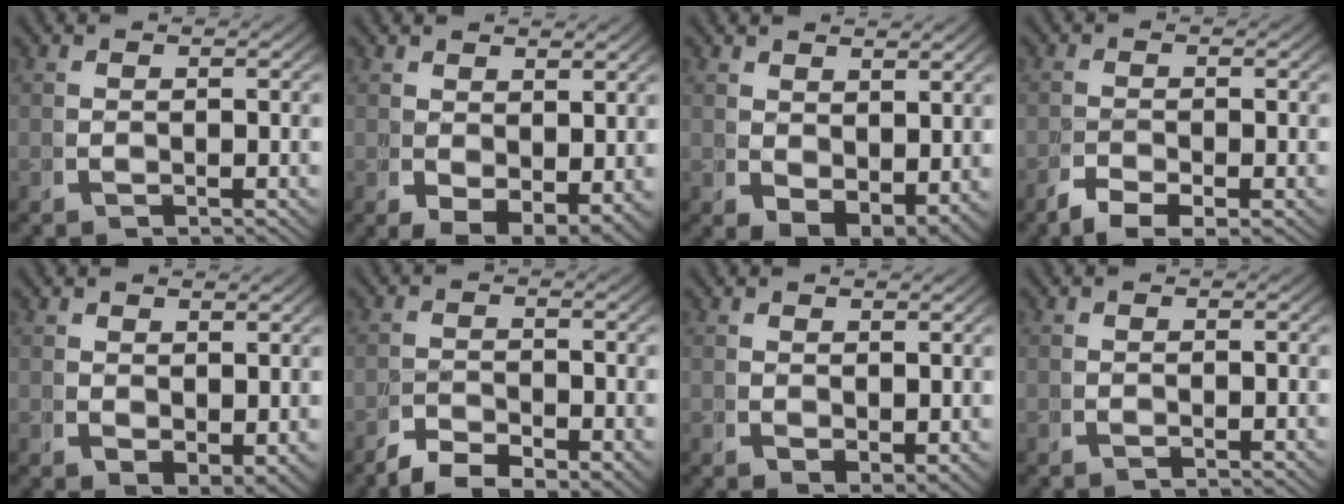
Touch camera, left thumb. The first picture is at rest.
{"total": 3.4, "force": [-0.3, 2.3, 2.4], "torque": [-0.032, -0.029, 0.018]}
{"total": 4.4, "force": [-0.3, 3.2, 3.1], "torque": [-0.050, -0.036, 0.019]}
{"total": 1.5, "force": [-1.3, 0.1, 0.8], "torque": [-0.001, -0.002, -0.027]}
{"total": 2.4, "force": [0.6, 1.6, 1.6], "torque": [-0.022, -0.017, 0.029]}
{"total": 2.0, "force": [-1.8, 0.3, 0.8], "torque": [0.010, -0.002, -0.041]}
{"total": 1.5, "force": [1.1, 0.7, 0.8], "torque": [-0.007, -0.008, 0.030]}
{"total": 0.0}